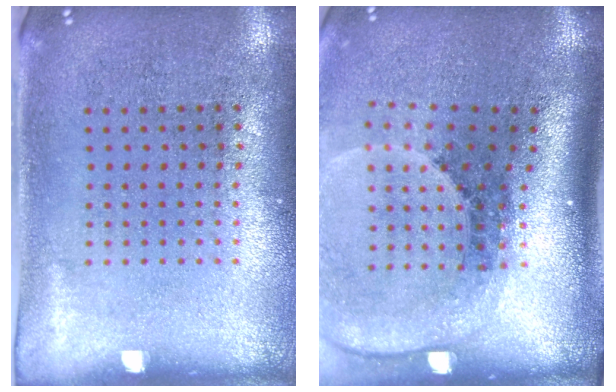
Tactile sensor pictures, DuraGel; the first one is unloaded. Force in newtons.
{"total": 2.8, "press": 1.8, "slide": 2.1}